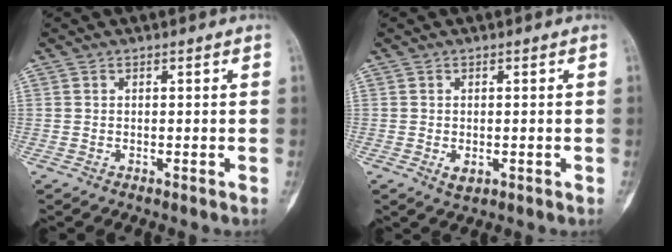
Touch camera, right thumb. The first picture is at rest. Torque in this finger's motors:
{"motor_torque": [0.40, 0.38, 0.38, -0.02, 0.19]}